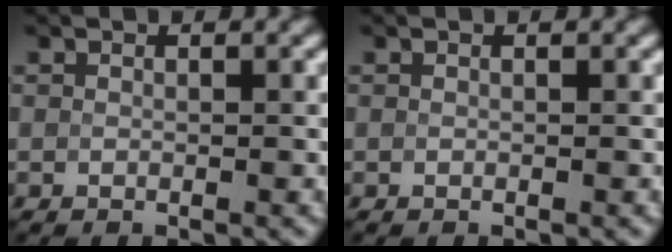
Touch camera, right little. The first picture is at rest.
{"total": 0.0}